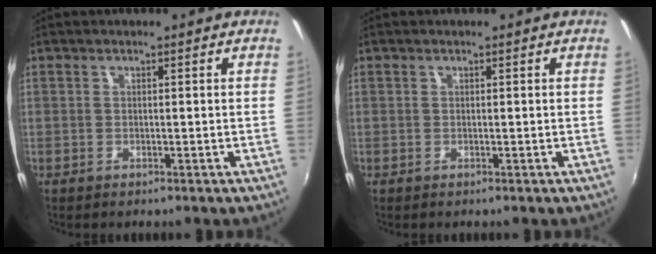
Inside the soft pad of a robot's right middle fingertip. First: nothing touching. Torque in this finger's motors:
{"motor_torque": [0.29, -0.07, -0.02, 0.00]}